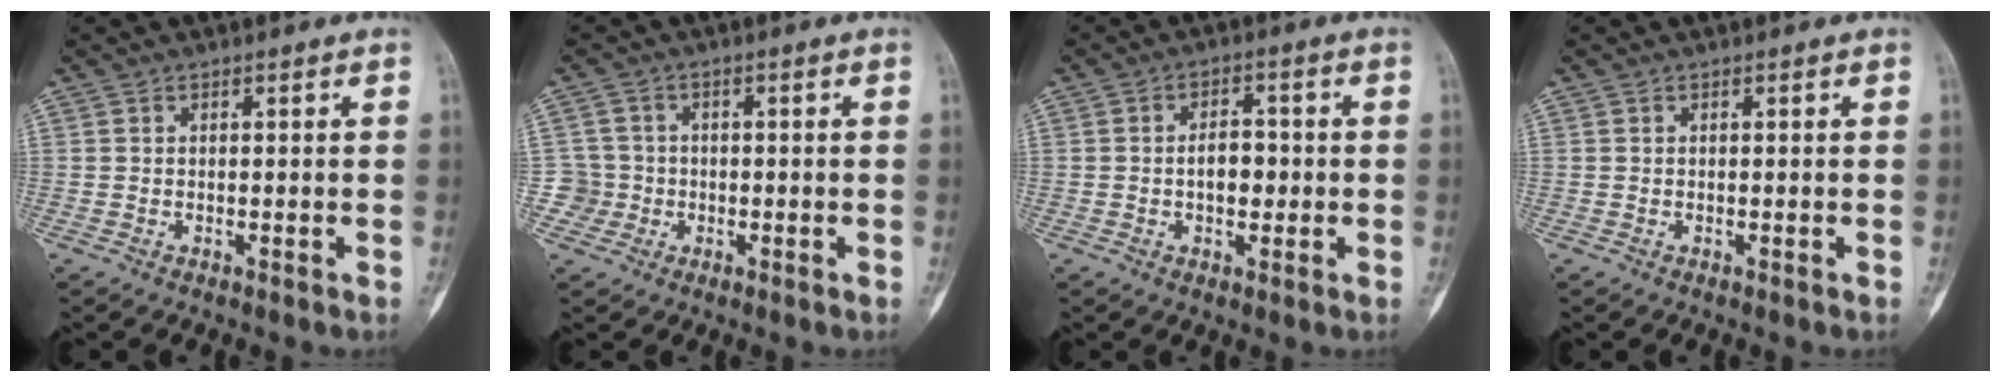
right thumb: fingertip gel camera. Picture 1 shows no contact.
{"total": 3.7, "force": [-0.9, 3.6, -0.5], "torque": [0.031, 0.015, -0.023]}
{"total": 5.1, "force": [-0.4, 3.2, 4.0], "torque": [-0.051, 0.012, -0.008]}
{"total": 0.0}